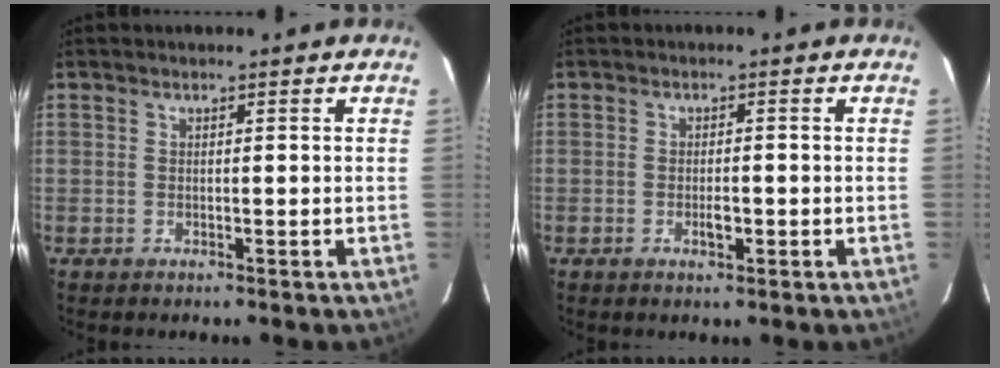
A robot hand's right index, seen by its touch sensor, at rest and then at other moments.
{"total": 2.3, "force": [-0.7, 1.1, 1.9], "torque": [-0.033, 0.000, -0.013]}